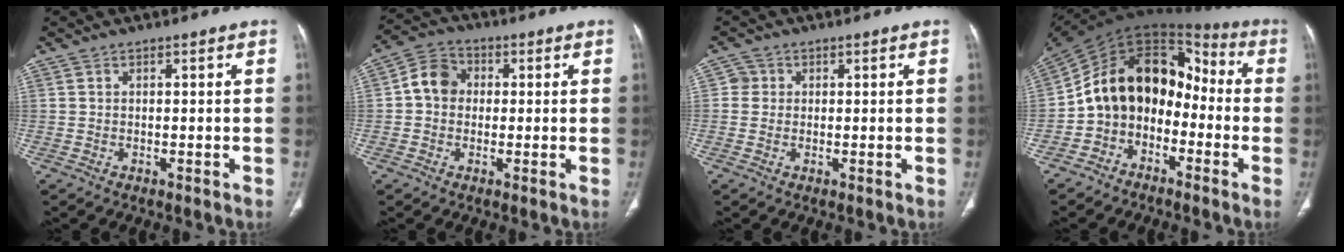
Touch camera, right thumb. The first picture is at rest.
{"total": 6.6, "force": [0.3, 5.7, 3.4], "torque": [-0.046, 0.019, -0.007]}
{"total": 2.2, "force": [0.3, 2.1, 0.4], "torque": [0.006, 0.004, 0.001]}
{"total": 15.5, "force": [-3.8, 11.7, 9.3], "torque": [-0.116, 0.095, -0.078]}